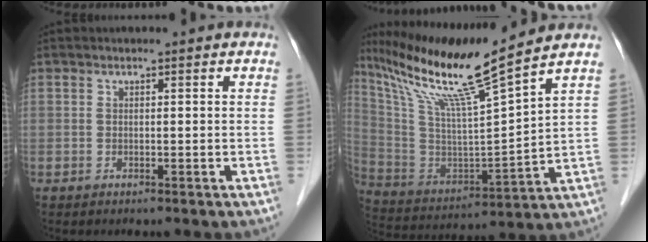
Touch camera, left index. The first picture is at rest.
{"total": 16.8, "force": [12.9, -1.8, 10.6], "torque": [-0.199, -0.008, 0.242]}